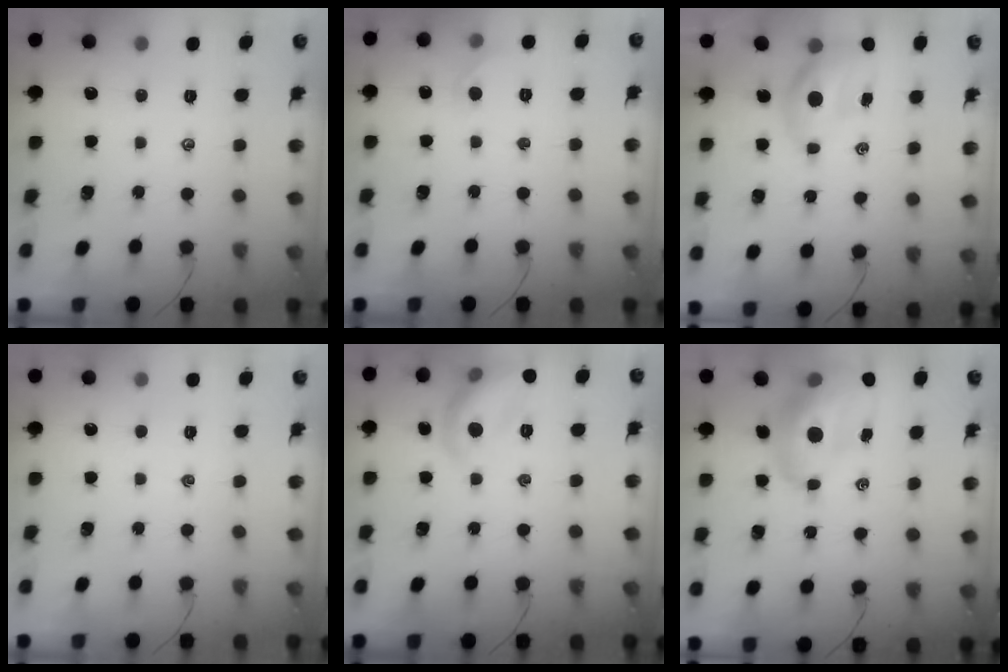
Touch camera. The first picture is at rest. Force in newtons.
{"total": 5.2, "press": 4.8, "slide": 2.0}
{"total": 7.0, "press": 6.8, "slide": 1.4}
{"total": 0.0}
{"total": 10.9, "press": 10.9, "slide": 1.0}
{"total": 13.1, "press": 12.6, "slide": 3.7}